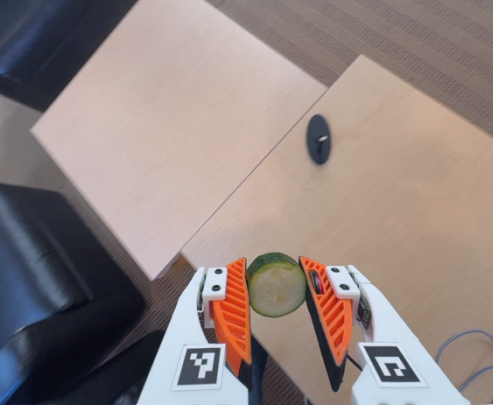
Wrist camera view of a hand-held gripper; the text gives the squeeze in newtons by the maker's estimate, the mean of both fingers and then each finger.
{"total": 14.0, "left": 14.1, "right": 13.9}